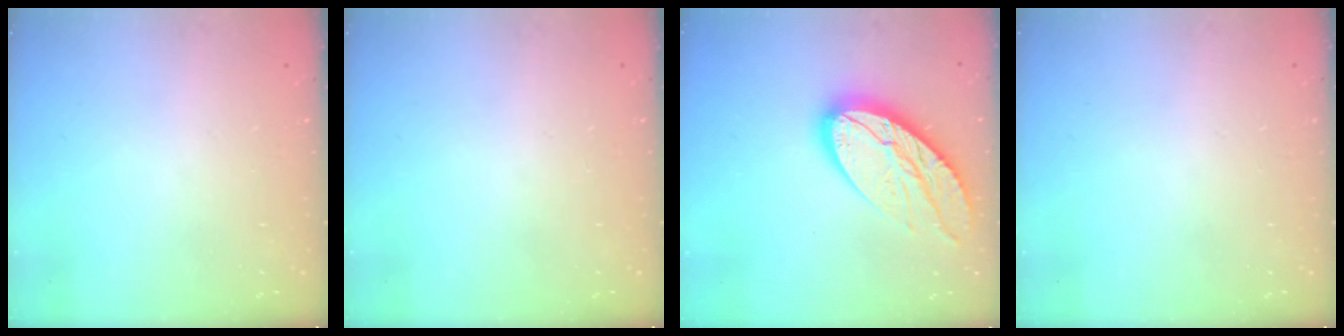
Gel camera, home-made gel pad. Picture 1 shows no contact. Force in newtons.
{"total": 0.0}
{"total": 16.4, "press": 16.3, "slide": 1.1}
{"total": 0.0}